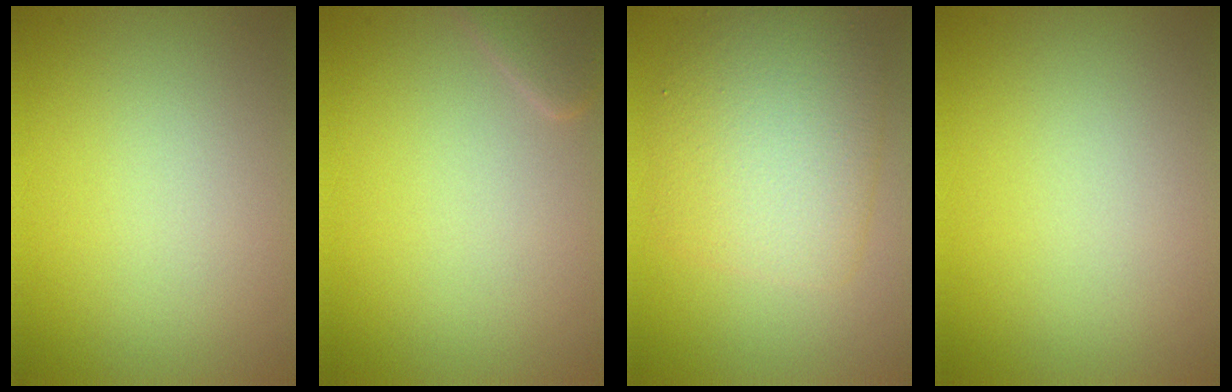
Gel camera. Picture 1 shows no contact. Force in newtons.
{"total": 1.9, "press": 1.9, "slide": 0.1}
{"total": 6.1, "press": 6.1, "slide": 0.2}
{"total": 0.0}